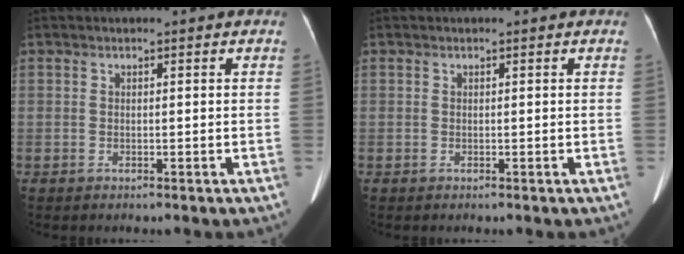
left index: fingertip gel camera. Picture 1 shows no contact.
{"total": 0.0}